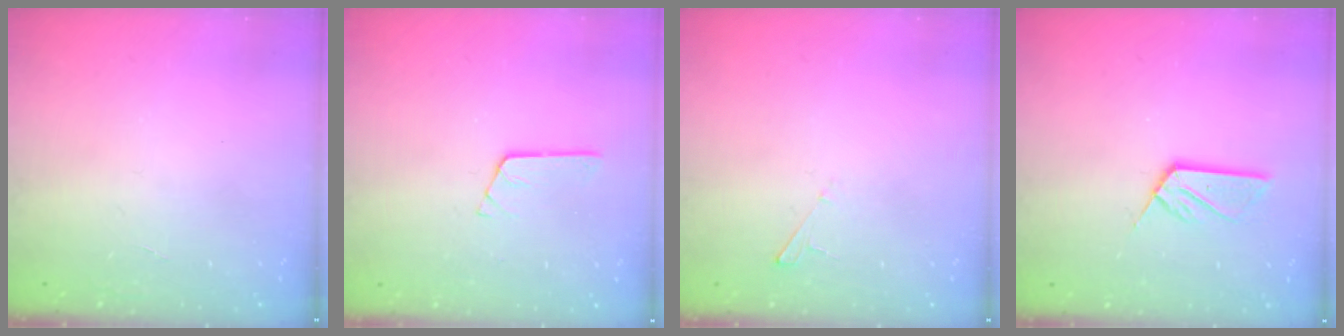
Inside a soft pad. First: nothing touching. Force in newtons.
{"total": 2.3, "press": 2.3, "slide": 0.3}
{"total": 2.0, "press": 2.0, "slide": 0.2}
{"total": 6.4, "press": 6.3, "slide": 0.5}